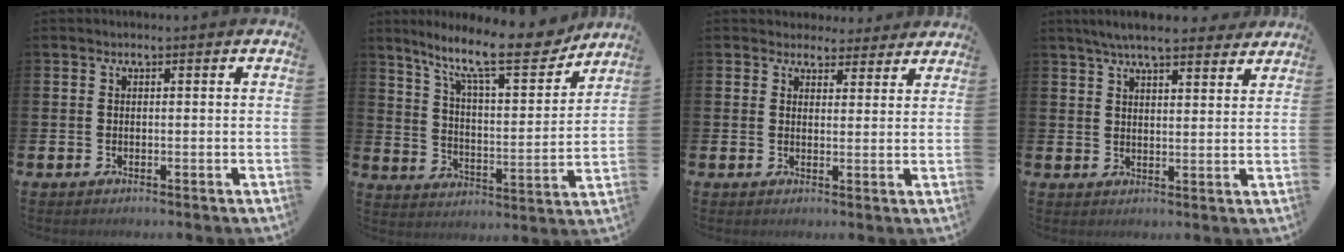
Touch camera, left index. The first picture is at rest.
{"total": 13.0, "force": [10.4, 2.6, 7.4], "torque": [-0.151, -0.056, 0.171]}
{"total": 3.6, "force": [3.1, 1.7, -0.1], "torque": [-0.002, -0.014, 0.055]}
{"total": 5.9, "force": [5.5, 0.8, 2.1], "torque": [-0.045, -0.018, 0.099]}